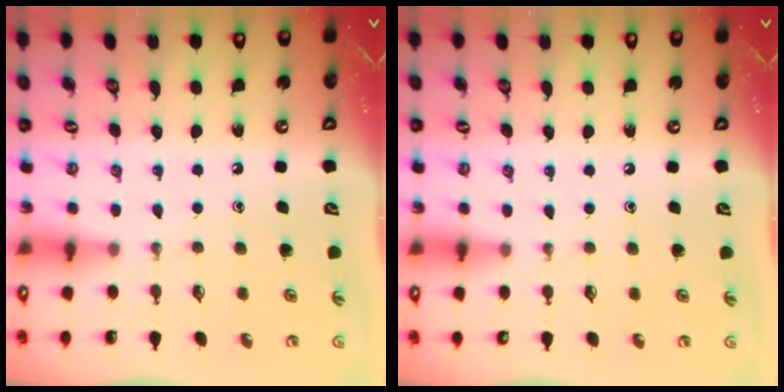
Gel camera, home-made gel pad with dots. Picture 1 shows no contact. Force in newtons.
{"total": 3.2, "press": 3.2, "slide": 0.6}